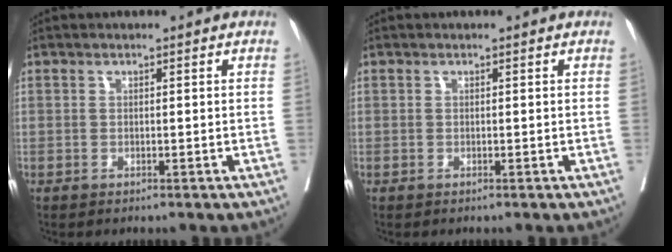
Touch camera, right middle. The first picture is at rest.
{"total": 0.0}